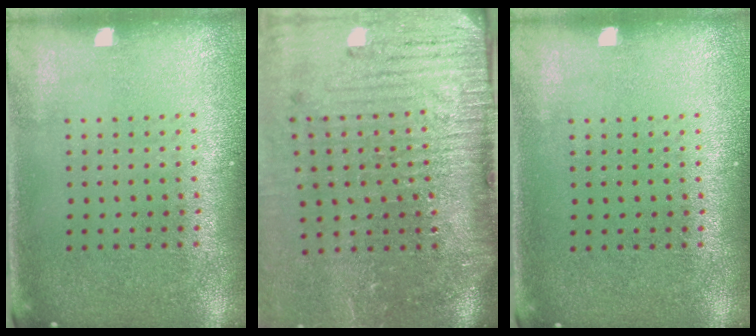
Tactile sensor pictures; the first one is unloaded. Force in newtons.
{"total": 5.0, "press": 4.1, "slide": 2.8}
{"total": 0.0}